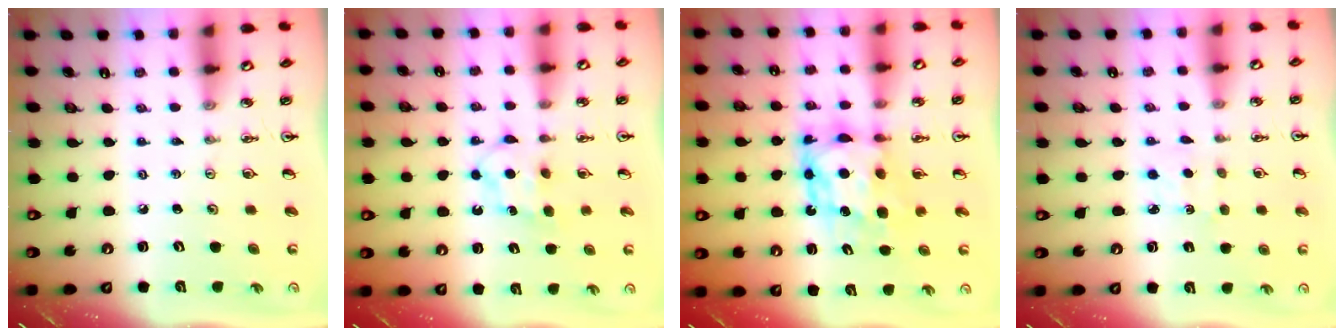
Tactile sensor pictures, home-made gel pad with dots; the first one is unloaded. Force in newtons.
{"total": 6.4, "press": 6.3, "slide": 0.6}
{"total": 8.2, "press": 8.1, "slide": 0.7}
{"total": 2.7, "press": 2.6, "slide": 0.3}